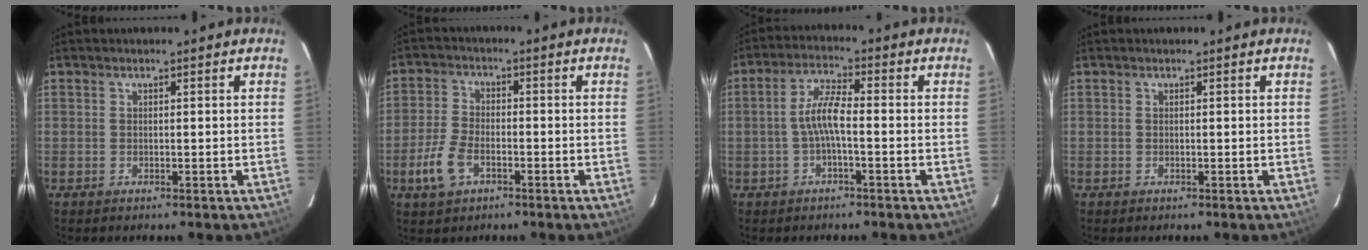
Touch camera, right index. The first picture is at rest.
{"total": 7.1, "force": [-3.3, 3.9, 4.9], "torque": [-0.117, 0.000, -0.062]}
{"total": 5.4, "force": [-1.3, 1.1, 5.1], "torque": [-0.108, 0.013, -0.024]}
{"total": 0.0}